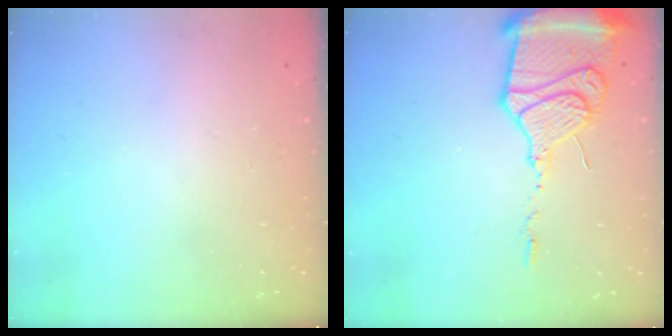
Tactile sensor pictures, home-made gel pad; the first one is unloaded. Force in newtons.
{"total": 16.9, "press": 16.8, "slide": 1.8}